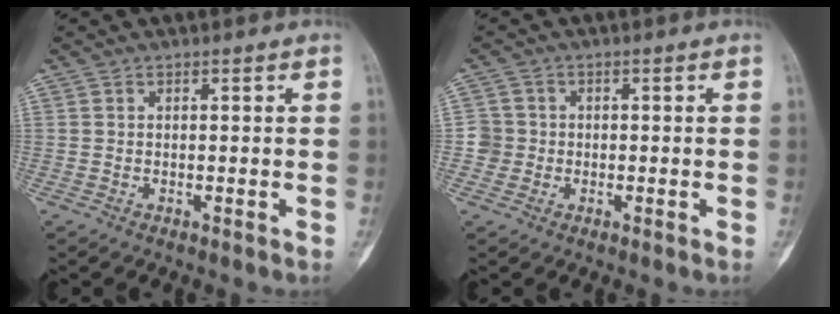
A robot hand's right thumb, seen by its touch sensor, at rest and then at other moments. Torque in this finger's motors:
{"motor_torque": [0.31, 0.13, 0.17, -0.33, -0.01]}